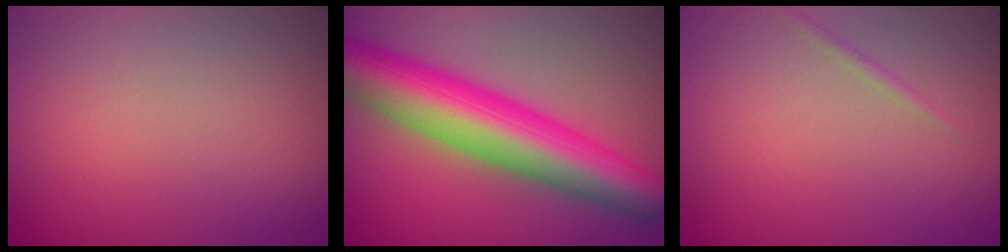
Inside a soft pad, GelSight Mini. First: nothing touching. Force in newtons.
{"total": 11.0, "press": 11.0, "slide": 0.1}
{"total": 0.7, "press": 0.7, "slide": 0.0}